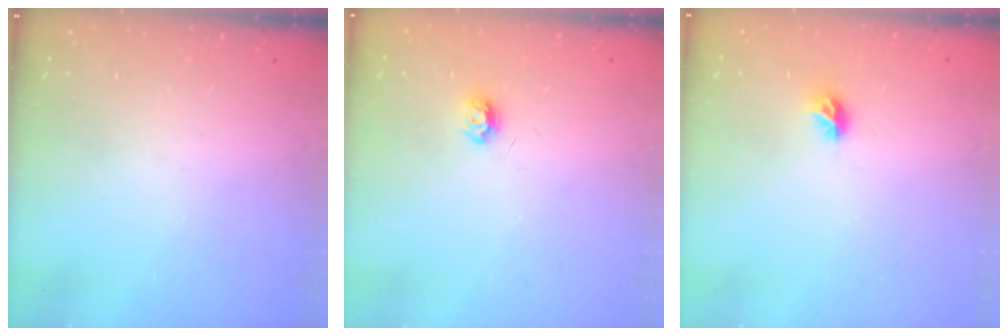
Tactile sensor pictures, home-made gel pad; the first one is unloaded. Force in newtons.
{"total": 4.7, "press": 4.7, "slide": 0.5}
{"total": 5.4, "press": 5.4, "slide": 0.5}